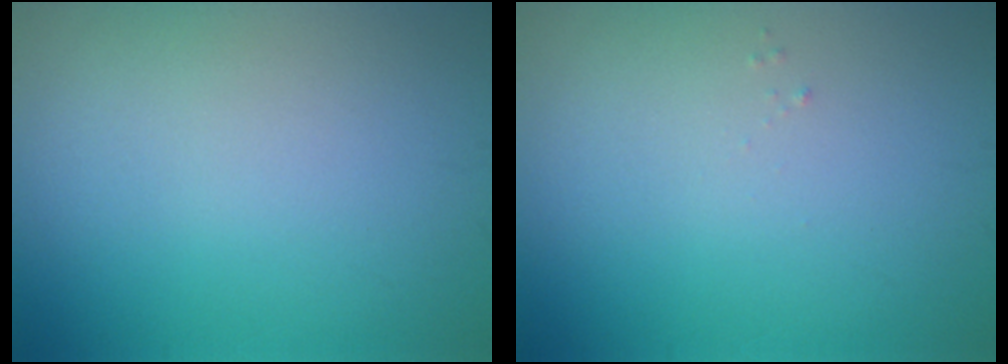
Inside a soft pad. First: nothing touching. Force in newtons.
{"total": 0.0}